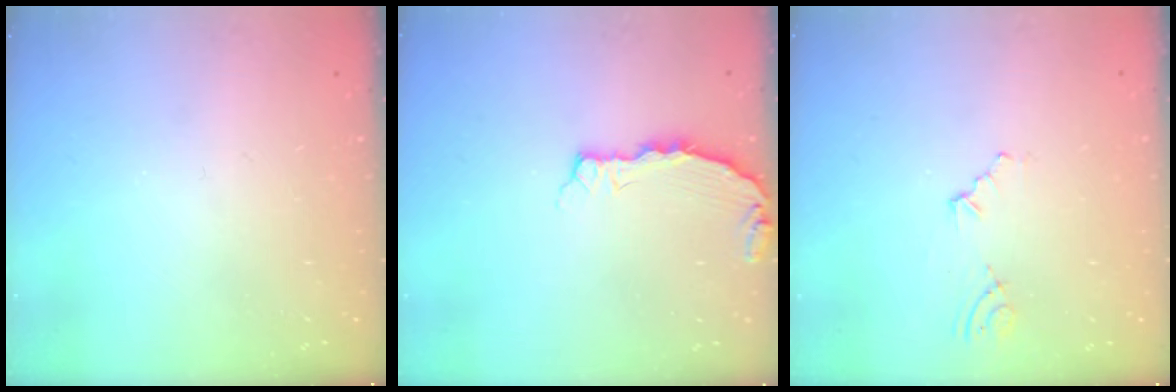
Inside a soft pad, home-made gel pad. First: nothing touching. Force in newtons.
{"total": 3.4, "press": 3.4, "slide": 0.4}
{"total": 3.0, "press": 2.2, "slide": 2.0}